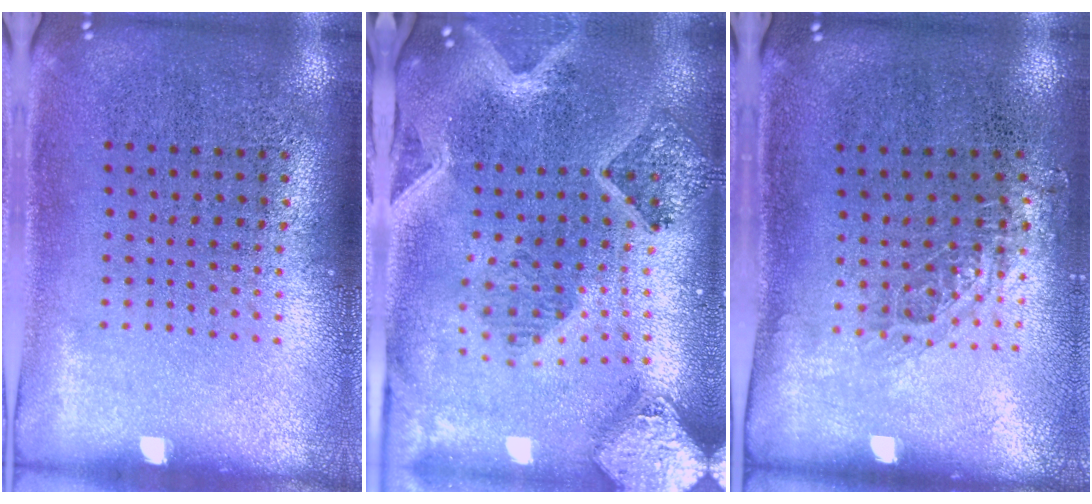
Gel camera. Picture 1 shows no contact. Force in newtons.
{"total": 3.0, "press": 2.6, "slide": 1.5}
{"total": 0.7, "press": 0.7, "slide": 0.1}